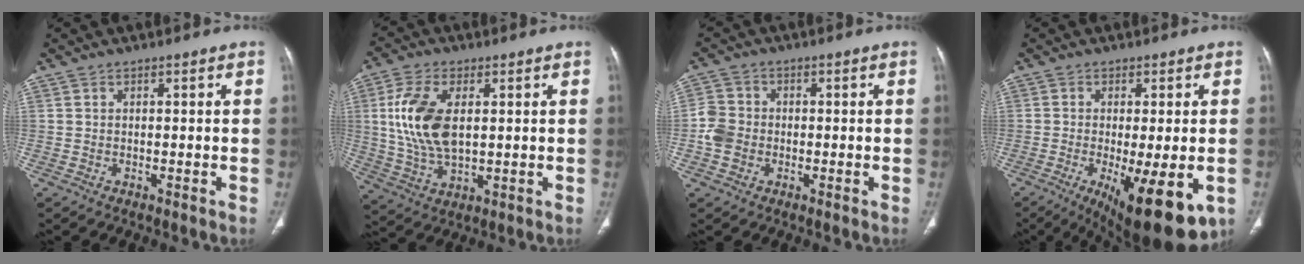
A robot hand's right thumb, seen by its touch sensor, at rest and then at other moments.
{"total": 12.9, "force": [2.2, 7.0, 10.7], "torque": [-0.223, -0.009, 0.046]}
{"total": 5.0, "force": [-1.1, 4.3, 2.3], "torque": [-0.039, 0.011, -0.027]}
{"total": 14.6, "force": [-5.2, 4.4, 12.9], "torque": [-0.168, -0.022, -0.063]}